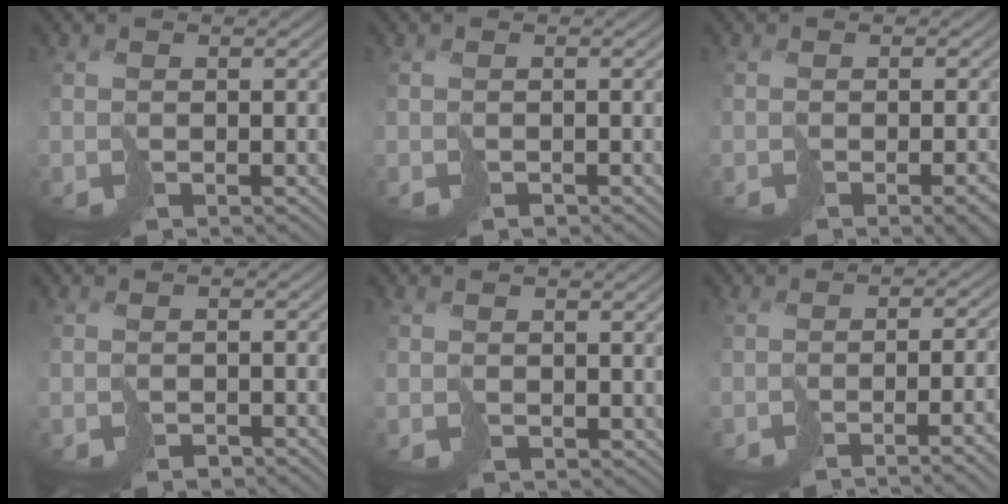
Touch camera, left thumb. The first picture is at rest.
{"total": 0.7, "force": [-0.5, 0.4, 0.3], "torque": [-0.003, -0.002, -0.010]}
{"total": 3.7, "force": [-1.8, 0.8, 3.1], "torque": [-0.039, -0.002, -0.026]}
{"total": 1.0, "force": [-0.8, 0.5, 0.4], "torque": [-0.005, -0.002, -0.017]}
{"total": 1.2, "force": [0.9, 0.8, 0.2], "torque": [-0.009, -0.002, 0.017]}
{"total": 8.2, "force": [-2.9, 2.2, 7.4], "torque": [-0.084, -0.009, -0.040]}